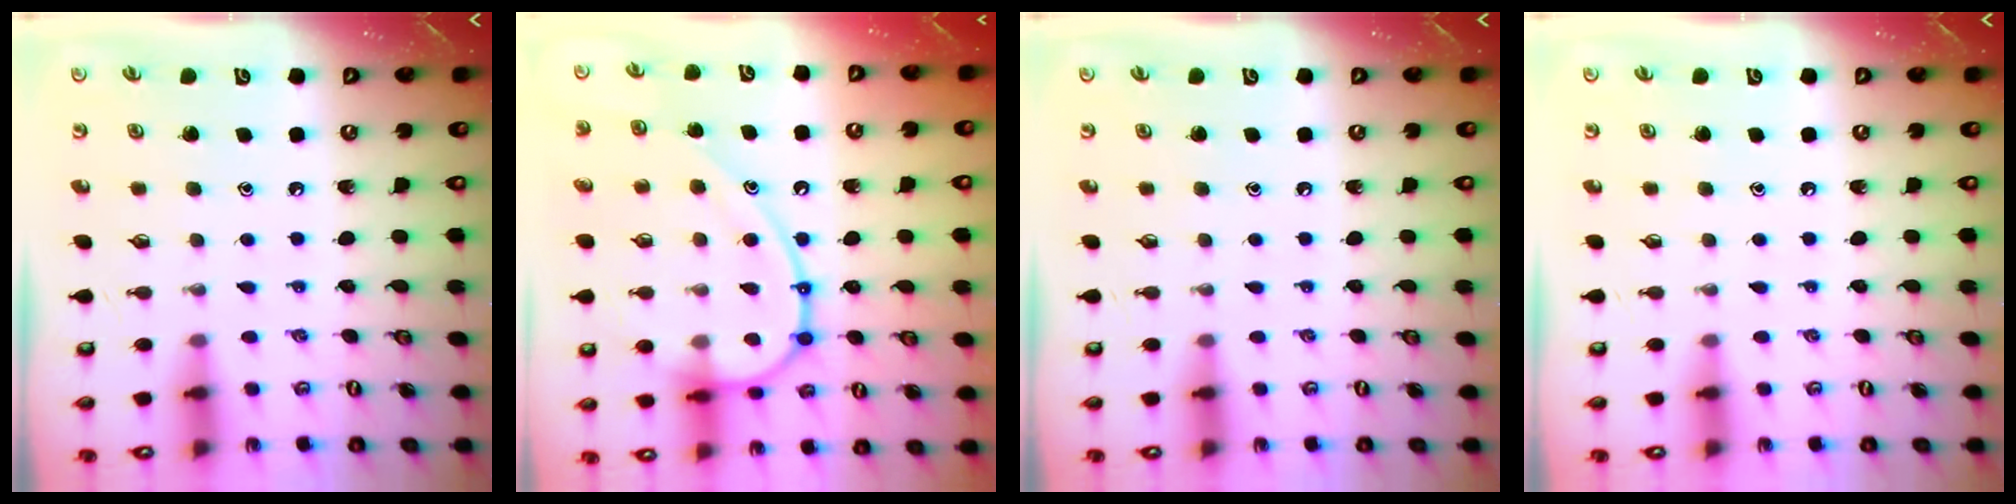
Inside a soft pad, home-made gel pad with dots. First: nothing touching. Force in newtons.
{"total": 16.4, "press": 16.3, "slide": 1.4}
{"total": 0.0}
{"total": 0.0}